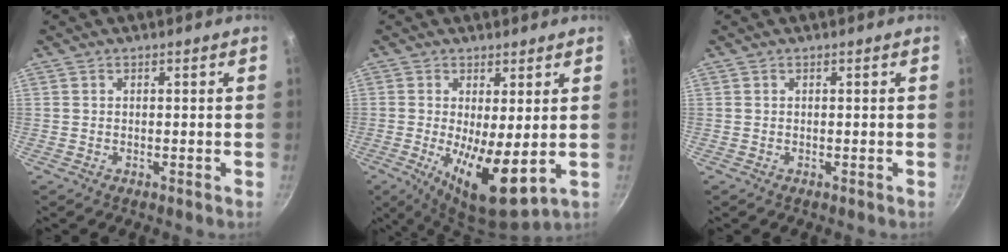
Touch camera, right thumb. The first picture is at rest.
{"total": 11.0, "force": [-0.4, 3.4, 10.5], "torque": [-0.173, -0.025, 0.001]}
{"total": 0.0}